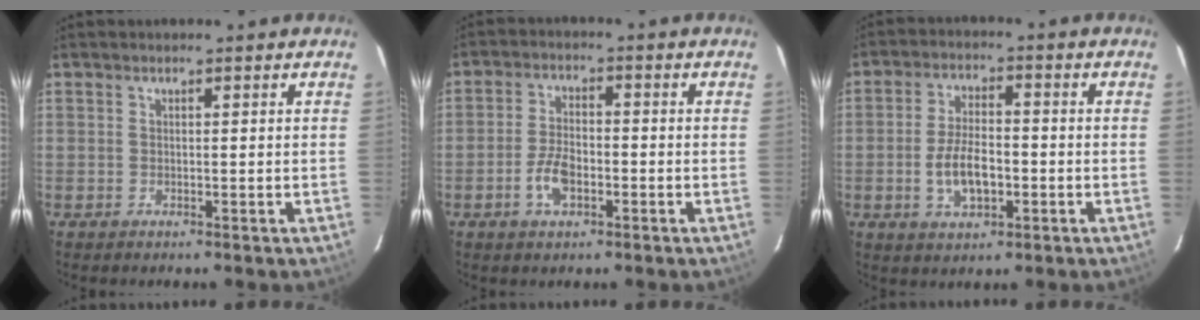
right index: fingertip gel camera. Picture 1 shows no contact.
{"total": 5.8, "force": [-2.4, 3.1, 4.2], "torque": [-0.090, 0.004, -0.042]}
{"total": 8.0, "force": [-2.1, 4.0, 6.6], "torque": [-0.133, -0.001, -0.033]}